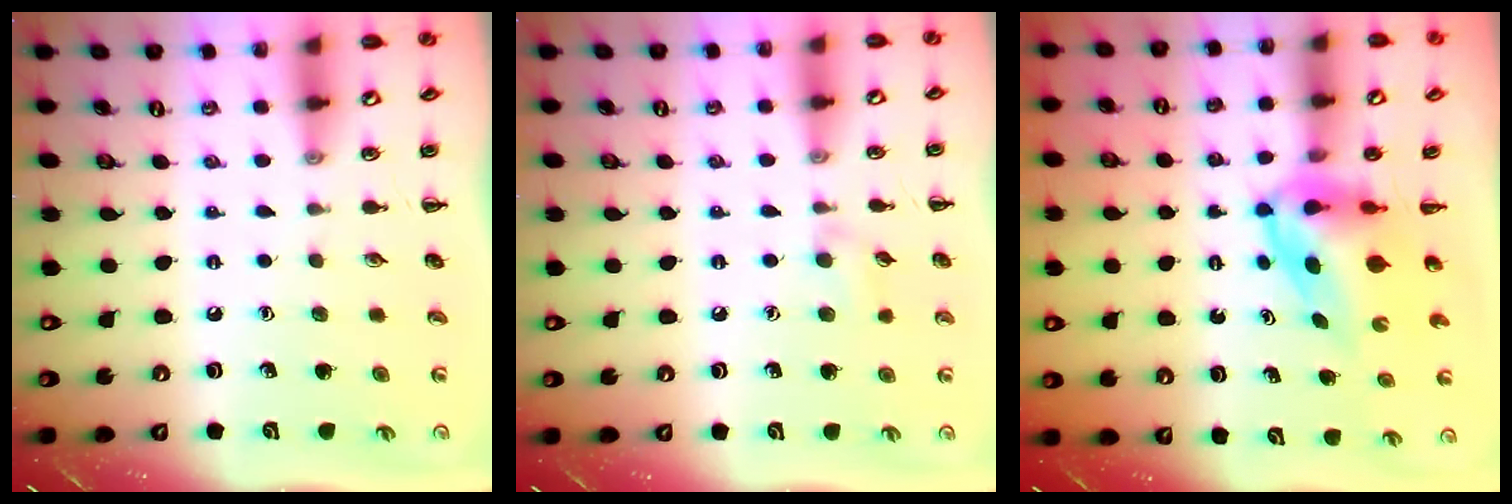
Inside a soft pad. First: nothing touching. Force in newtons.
{"total": 5.8, "press": 5.4, "slide": 2.1}
{"total": 4.3, "press": 4.2, "slide": 1.1}